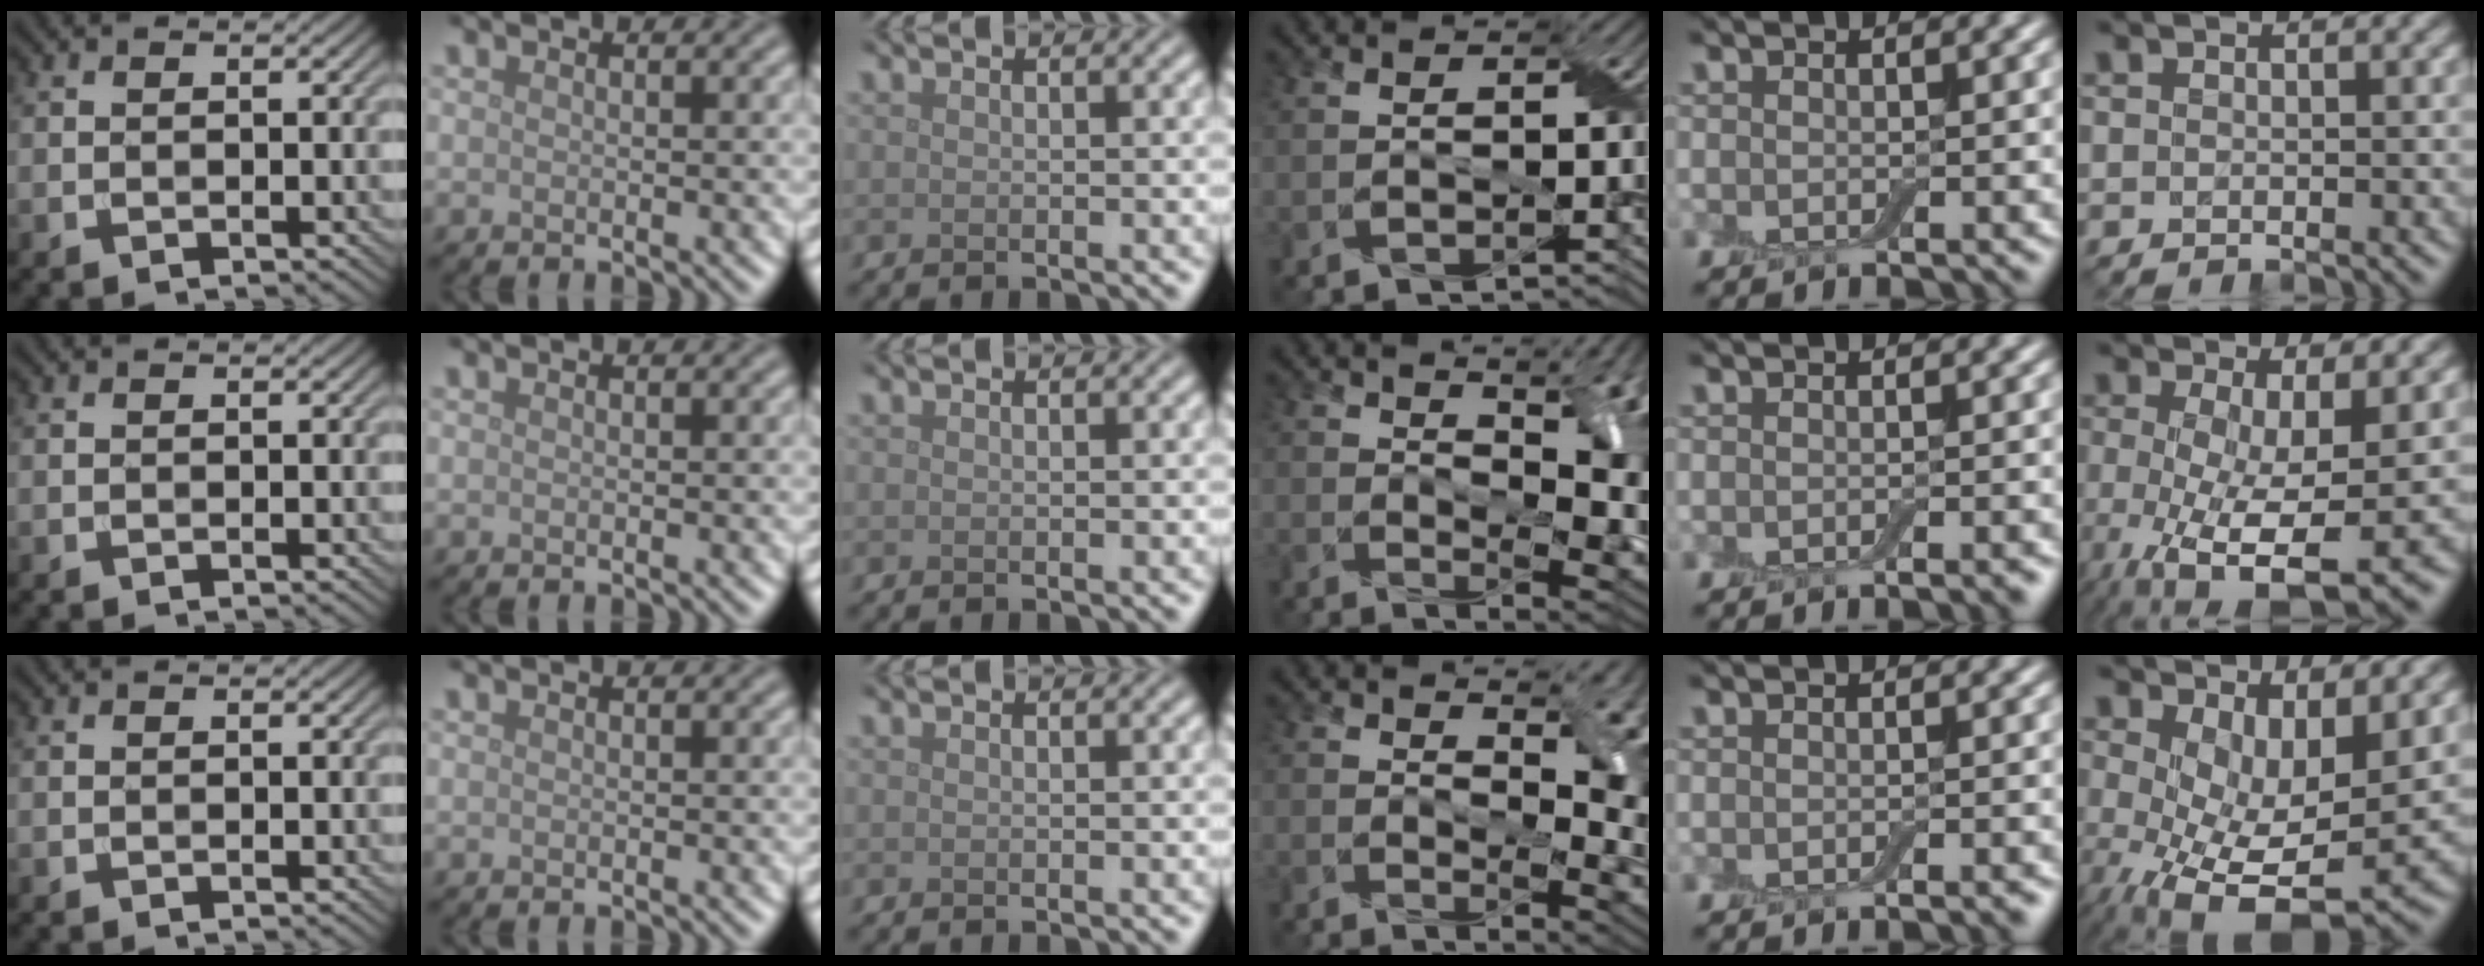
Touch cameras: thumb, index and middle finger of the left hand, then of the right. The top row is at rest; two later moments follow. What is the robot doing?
{"motion": "peel", "object": "aluminum foil"}